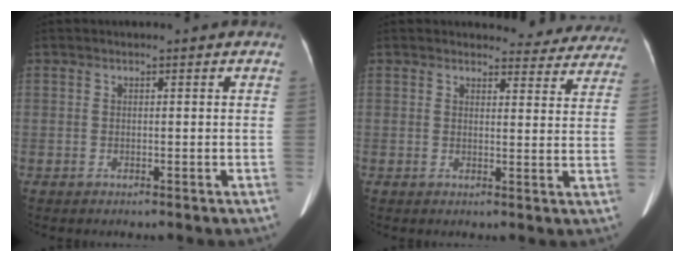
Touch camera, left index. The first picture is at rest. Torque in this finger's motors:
{"motor_torque": [0.65, -0.77, 0.00, -0.02]}